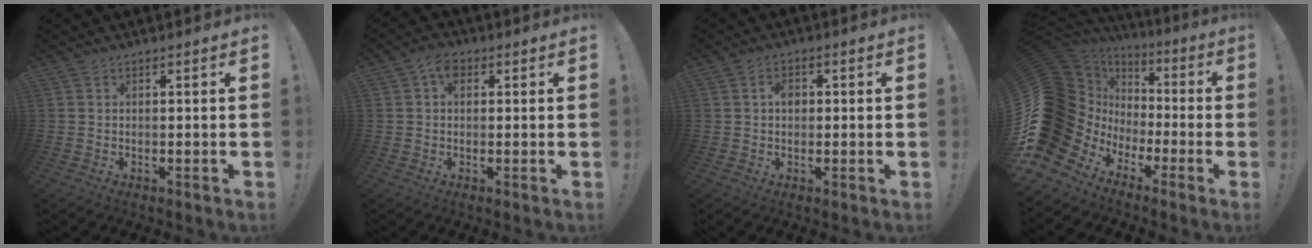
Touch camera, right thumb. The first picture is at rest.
{"total": 4.4, "force": [1.3, 2.8, 3.1], "torque": [-0.045, 0.000, 0.023]}
{"total": 2.9, "force": [0.1, 2.1, 2.0], "torque": [-0.024, 0.002, -0.004]}
{"total": 22.2, "force": [-3.0, 17.5, 13.3], "torque": [-0.251, -0.010, 0.011]}